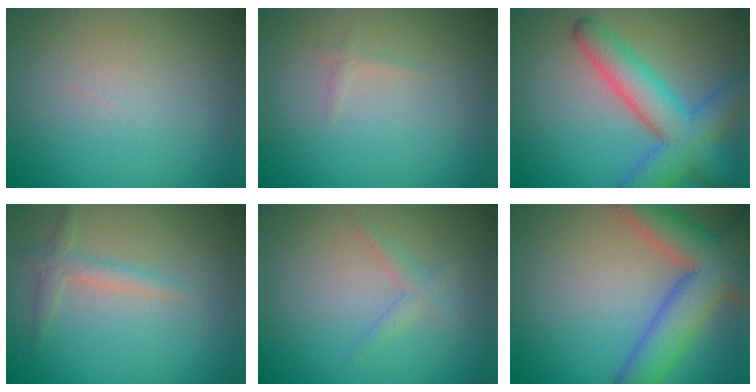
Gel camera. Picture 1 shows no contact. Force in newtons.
{"total": 0.5, "press": 0.5, "slide": 0.0}
{"total": 6.5, "press": 6.5, "slide": 0.1}
{"total": 1.6, "press": 1.6, "slide": 0.1}
{"total": 1.1, "press": 1.1, "slide": 0.0}
{"total": 7.5, "press": 7.5, "slide": 0.4}